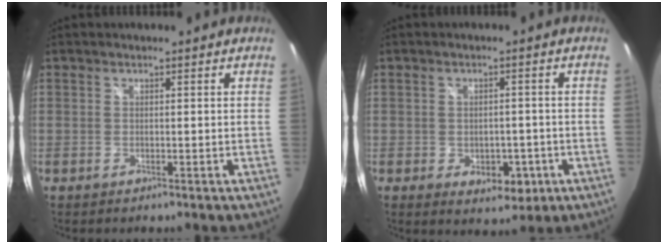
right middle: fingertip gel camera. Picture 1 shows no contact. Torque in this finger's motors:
{"motor_torque": [-0.05, 0.11, 0.05, 0.02]}